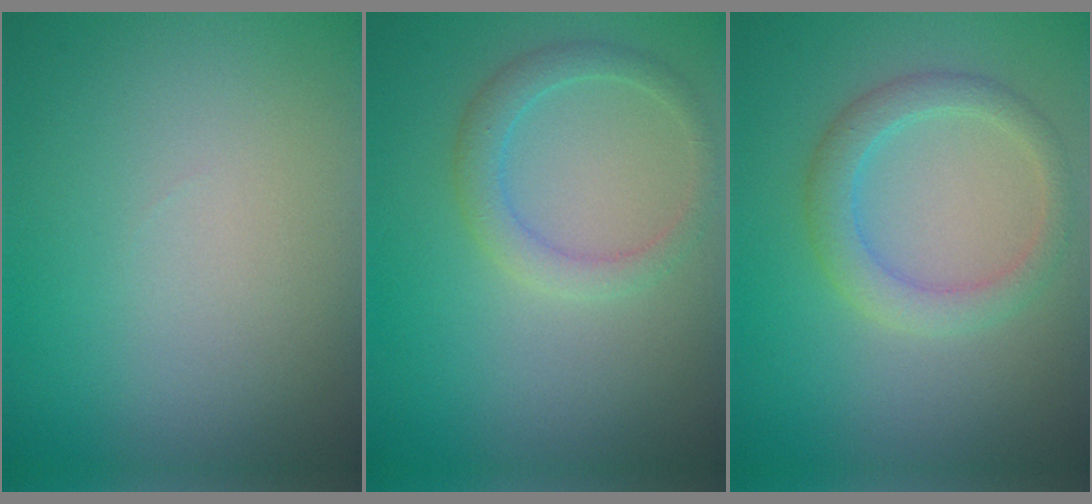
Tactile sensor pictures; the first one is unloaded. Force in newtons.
{"total": 2.2, "press": 2.2, "slide": 0.1}
{"total": 2.9, "press": 2.9, "slide": 0.2}